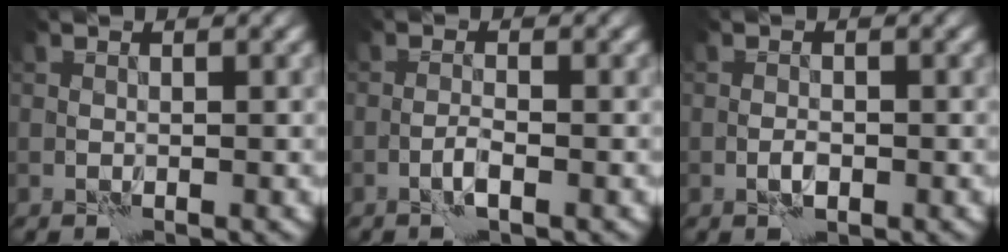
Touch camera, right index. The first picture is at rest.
{"total": 1.1, "force": [-0.5, -0.1, 1.0], "torque": [-0.019, 0.003, -0.012]}
{"total": 0.9, "force": [-0.3, 0.4, 0.7], "torque": [-0.013, 0.000, -0.008]}